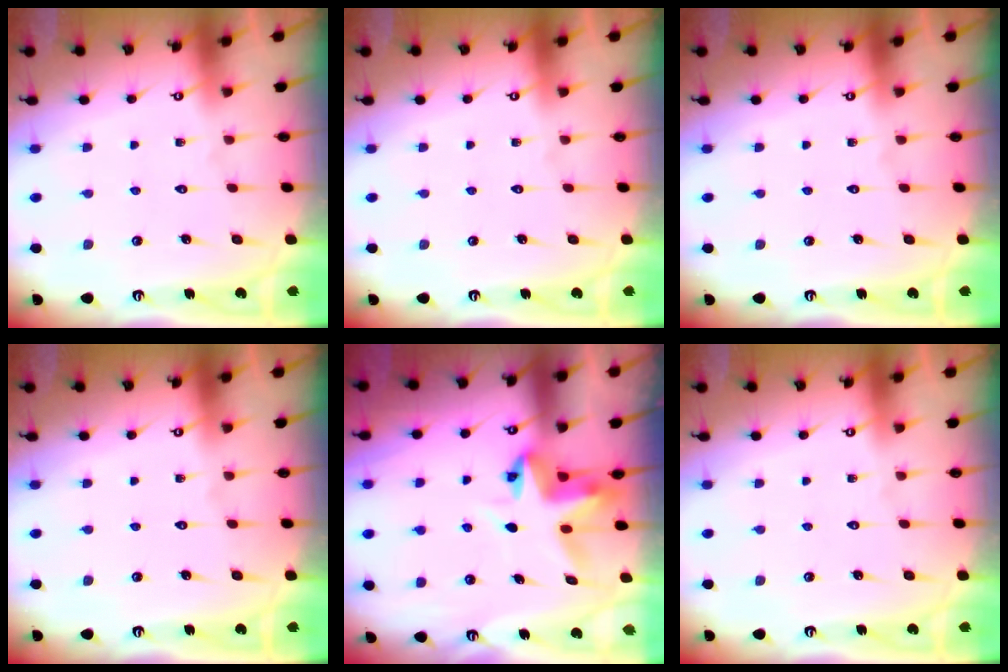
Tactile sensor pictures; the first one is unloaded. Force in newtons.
{"total": 0.0}
{"total": 0.0}
{"total": 0.0}
{"total": 5.5, "press": 5.5, "slide": 0.3}
{"total": 0.0}